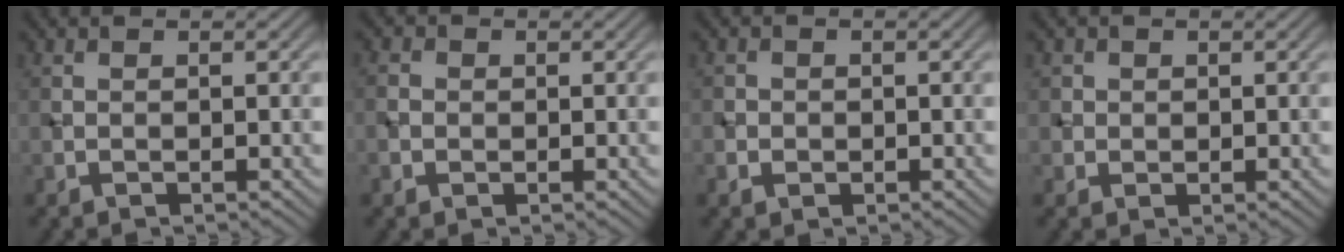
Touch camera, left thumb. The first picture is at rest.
{"total": 1.9, "force": [-0.2, 1.7, 0.7], "torque": [-0.021, -0.001, -0.005]}
{"total": 1.6, "force": [-0.3, 1.5, 0.5], "torque": [-0.007, -0.006, -0.008]}
{"total": 2.0, "force": [0.5, 1.8, 0.4], "torque": [-0.008, -0.006, 0.009]}